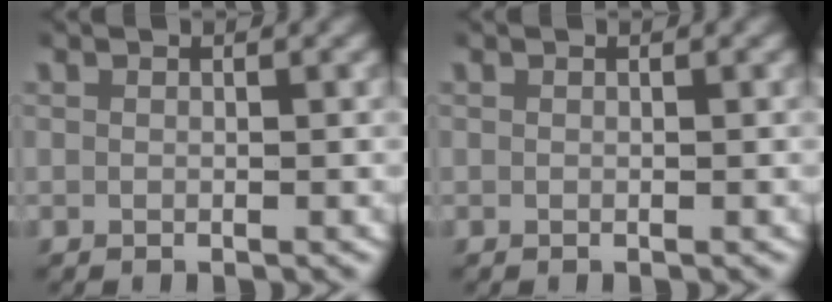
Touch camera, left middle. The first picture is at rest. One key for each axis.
{"total": 0.0}